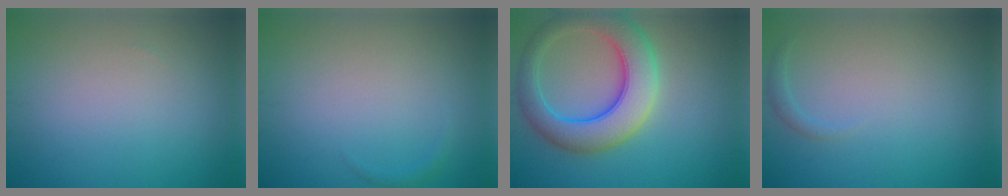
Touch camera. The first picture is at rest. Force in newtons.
{"total": 0.6, "press": 0.6, "slide": 0.1}
{"total": 7.8, "press": 7.7, "slide": 0.4}
{"total": 0.8, "press": 0.8, "slide": 0.1}